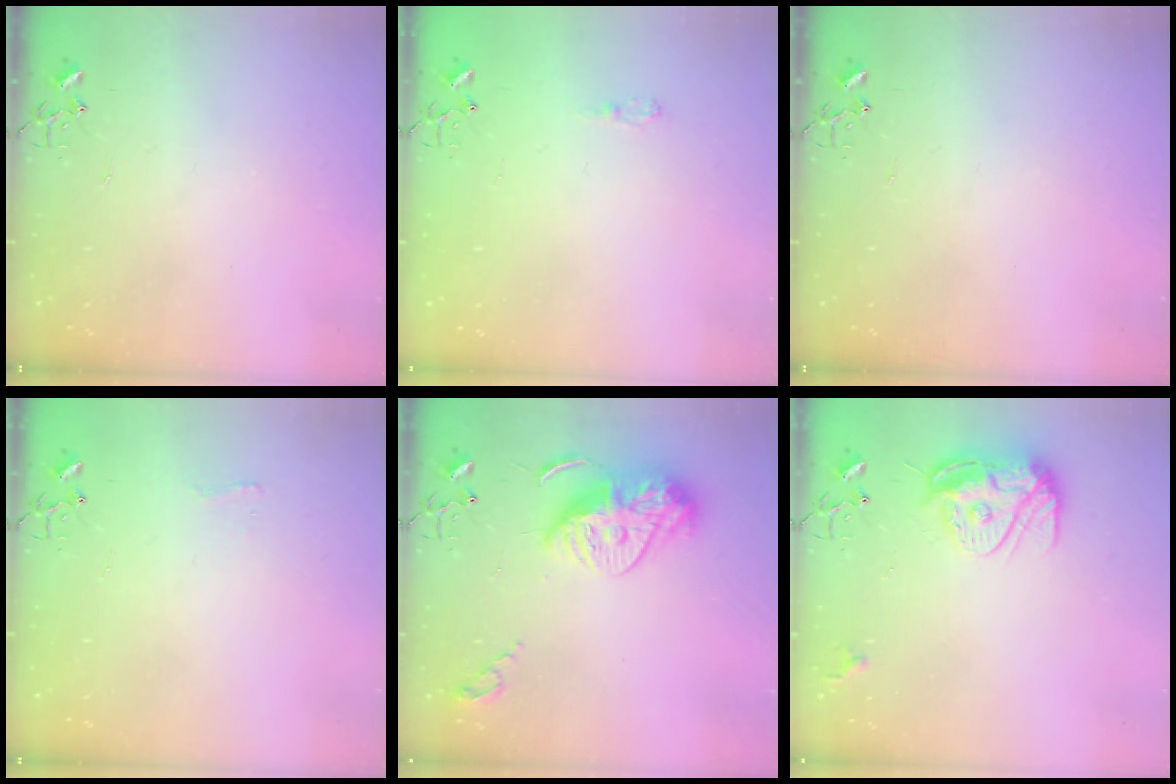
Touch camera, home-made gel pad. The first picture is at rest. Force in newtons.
{"total": 6.5, "press": 6.5, "slide": 0.6}
{"total": 0.0}
{"total": 3.4, "press": 3.4, "slide": 0.4}
{"total": 16.0, "press": 16.0, "slide": 0.9}
{"total": 12.4, "press": 12.4, "slide": 1.4}